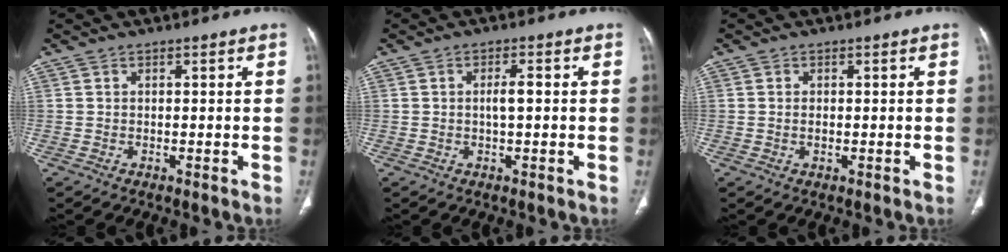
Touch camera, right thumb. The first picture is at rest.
{"total": 2.5, "force": [0.0, 0.7, 2.4], "torque": [-0.049, 0.005, 0.000]}
{"total": 1.1, "force": [0.0, 0.6, 0.9], "torque": [-0.019, -0.002, 0.001]}